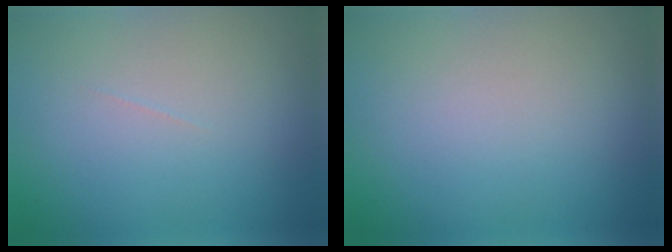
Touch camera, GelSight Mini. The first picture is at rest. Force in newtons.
{"total": 0.0}